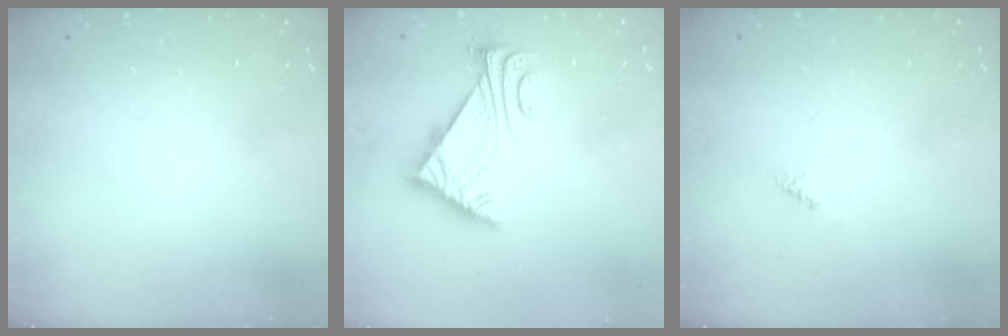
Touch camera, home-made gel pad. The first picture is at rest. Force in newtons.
{"total": 5.9, "press": 5.8, "slide": 1.2}
{"total": 0.0}